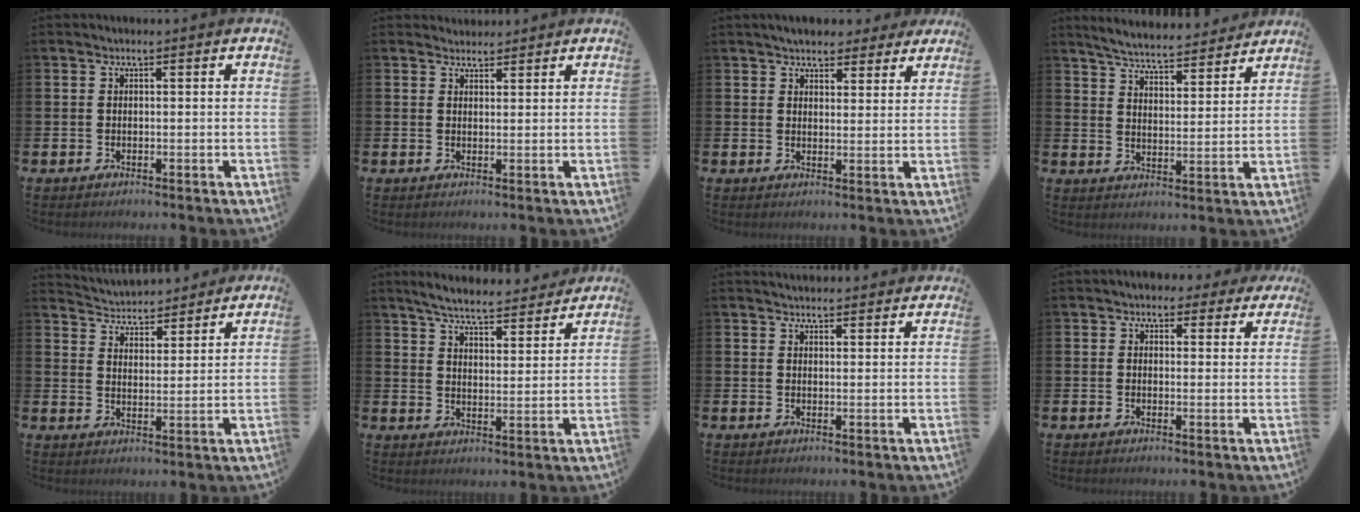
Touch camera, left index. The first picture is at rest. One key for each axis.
{"total": 2.2, "fx": 2.1, "fy": 0.7, "fz": -0.1, "tx": 0.003, "ty": -0.009, "tz": 0.039}
{"total": 4.8, "fx": 4.5, "fy": 1.6, "fz": 0.5, "tx": -0.018, "ty": -0.021, "tz": 0.080}
{"total": 5.7, "fx": 5.6, "fy": 0.6, "fz": 0.9, "tx": -0.038, "ty": -0.040, "tz": 0.097}
{"total": 4.2, "fx": 4.1, "fy": 1.0, "fz": -0.3, "tx": -0.021, "ty": -0.029, "tz": 0.072}
{"total": 5.9, "fx": 5.7, "fy": 0.6, "fz": 1.3, "tx": -0.049, "ty": -0.039, "tz": 0.098}
{"total": 2.8, "fx": 2.8, "fy": 0.4, "fz": 0.0, "tx": -0.006, "ty": -0.013, "tz": 0.051}
{"total": 3.5, "fx": 3.0, "fy": 1.8, "fz": 0.5, "tx": -0.004, "ty": -0.010, "tz": 0.050}